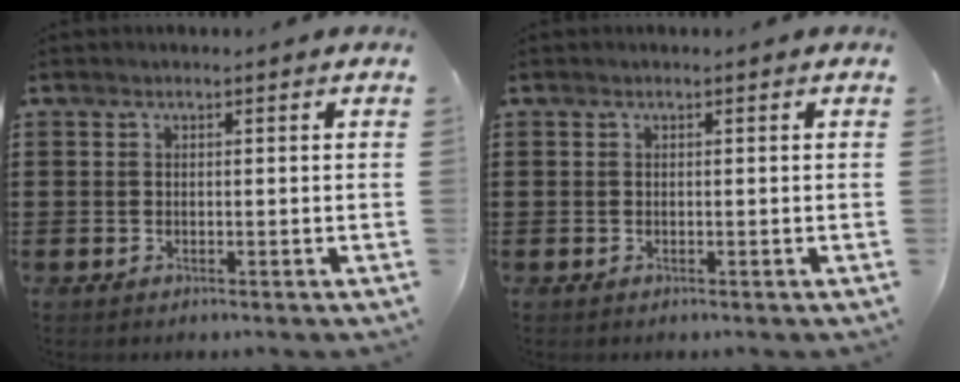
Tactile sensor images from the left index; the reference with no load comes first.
{"total": 0.0}